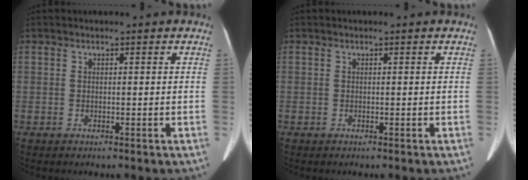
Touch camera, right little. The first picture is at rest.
{"total": 0.0}